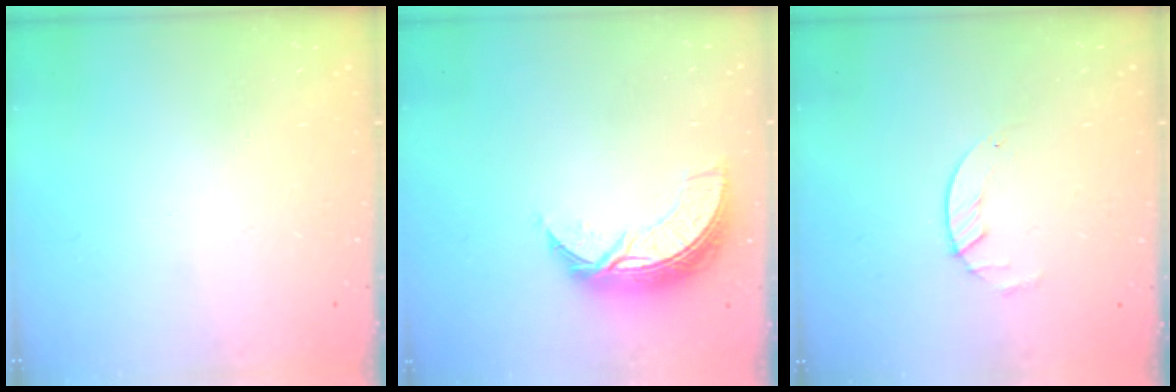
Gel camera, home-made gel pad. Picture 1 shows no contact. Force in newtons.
{"total": 9.3, "press": 9.3, "slide": 0.7}
{"total": 1.8, "press": 1.8, "slide": 0.2}